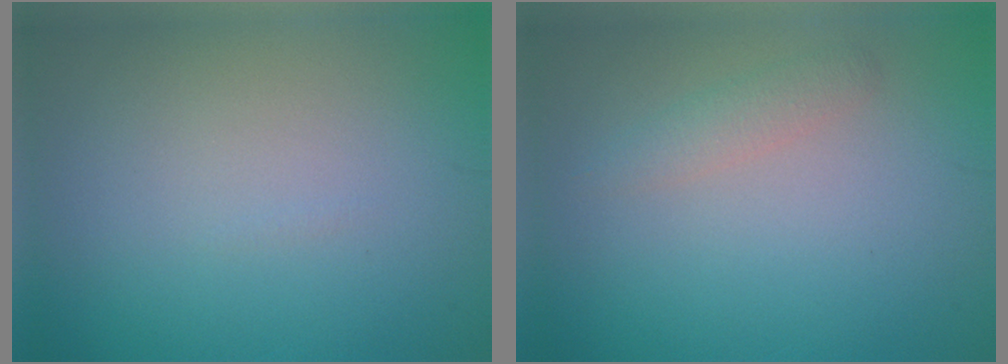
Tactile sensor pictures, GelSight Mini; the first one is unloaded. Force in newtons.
{"total": 1.5, "press": 1.5, "slide": 0.0}